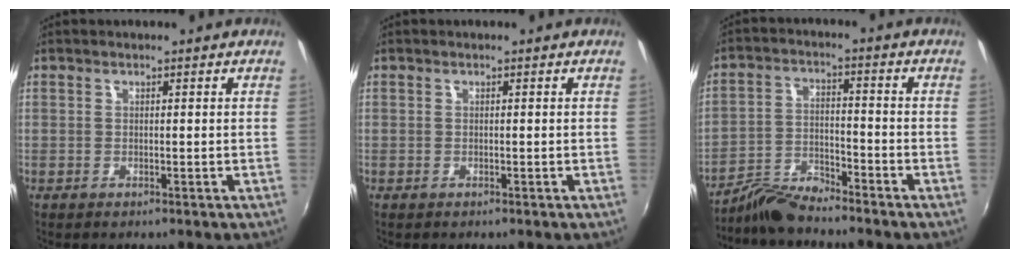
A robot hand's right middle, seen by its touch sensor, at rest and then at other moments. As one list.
[{"total": 0.0}, {"total": 6.8, "force": [-6.5, 0.7, 2.0], "torque": [-0.041, 0.009, -0.127]}]